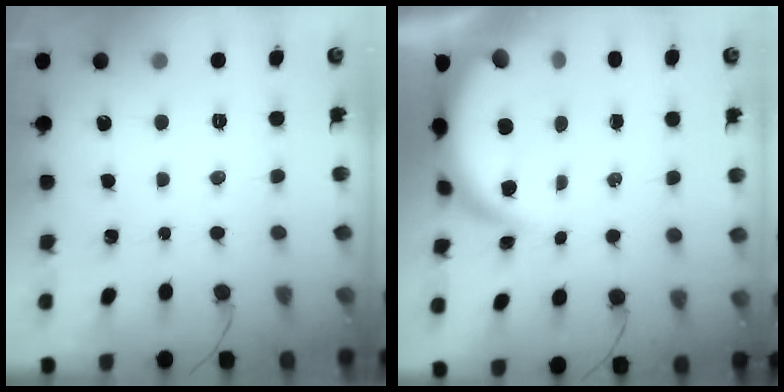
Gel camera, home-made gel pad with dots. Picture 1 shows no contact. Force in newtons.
{"total": 7.6, "press": 7.6, "slide": 0.6}